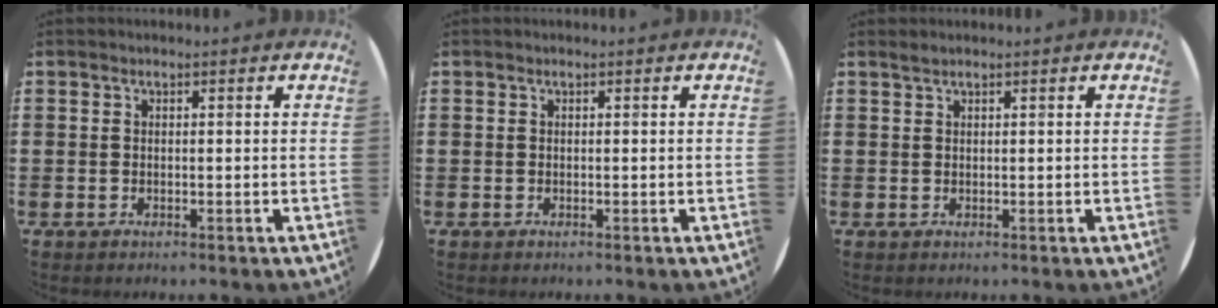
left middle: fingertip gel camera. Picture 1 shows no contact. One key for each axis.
{"total": 0.0}
{"total": 0.5, "fx": 0.5, "fy": 0.0, "fz": 0.1, "tx": -0.001, "ty": 0.000, "tz": 0.010}